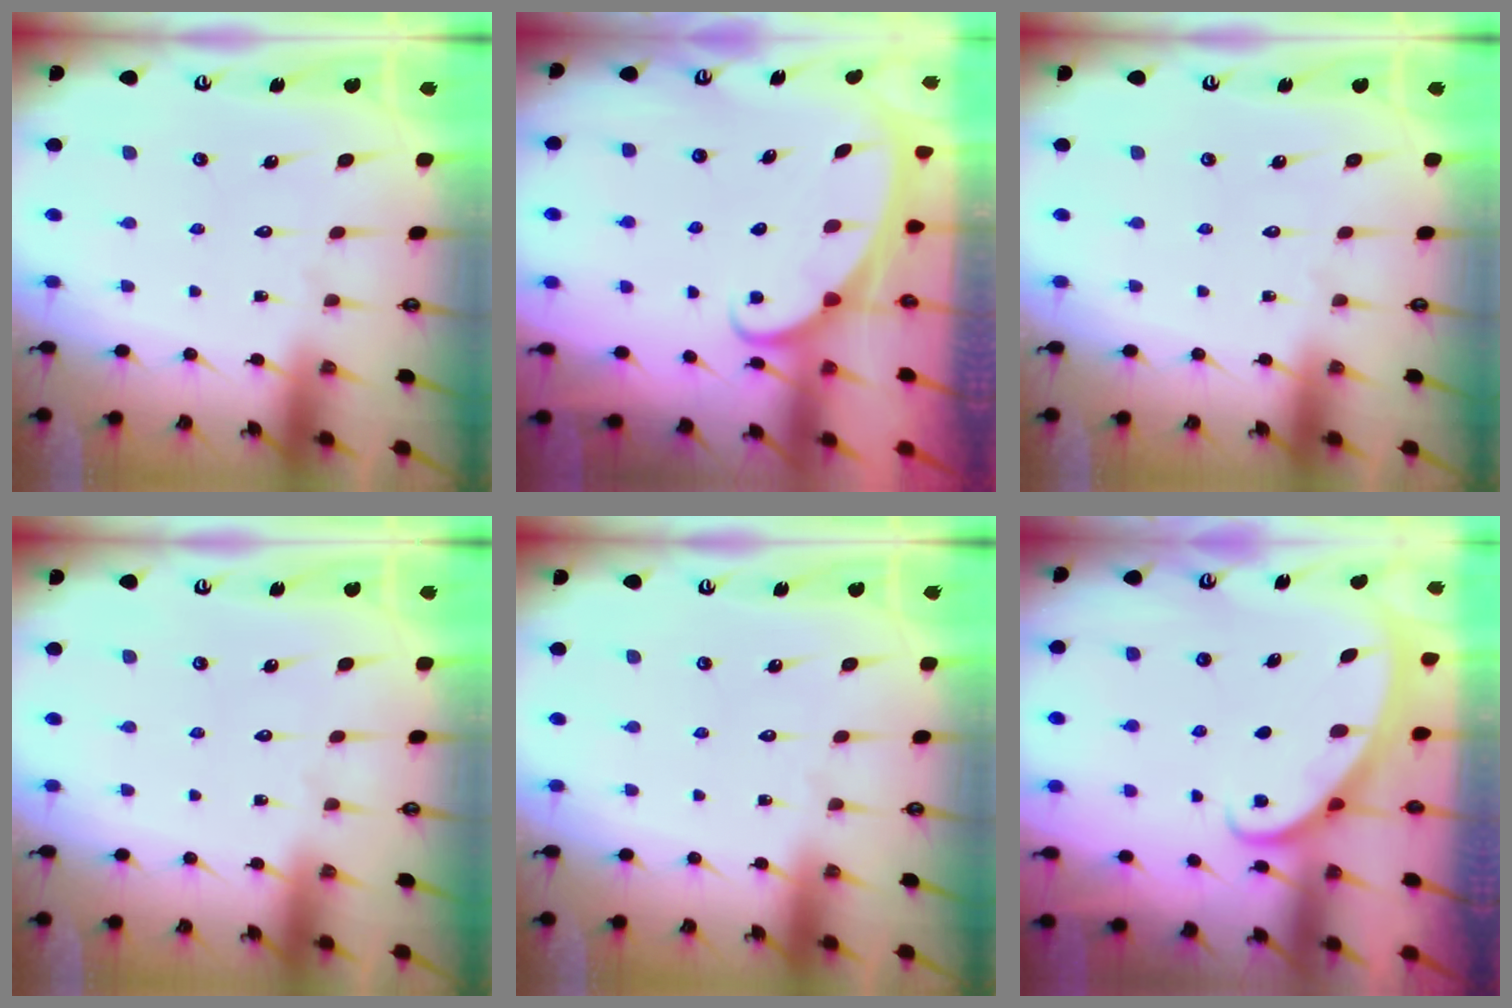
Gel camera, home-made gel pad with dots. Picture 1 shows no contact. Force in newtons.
{"total": 2.4, "press": 2.4, "slide": 0.3}
{"total": 0.0}
{"total": 0.0}
{"total": 0.0}
{"total": 1.8, "press": 1.8, "slide": 0.1}